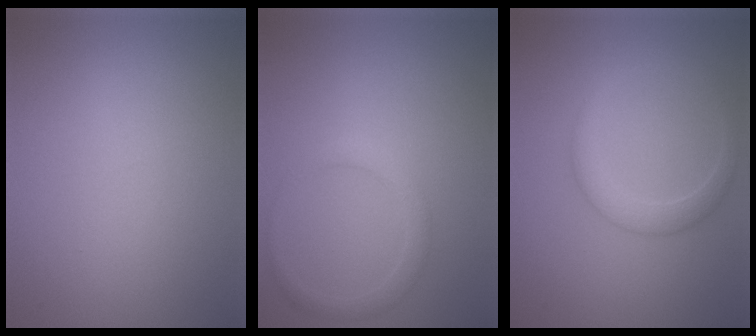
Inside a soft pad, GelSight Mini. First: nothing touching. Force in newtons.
{"total": 1.7, "press": 1.7, "slide": 0.2}
{"total": 2.1, "press": 2.1, "slide": 0.1}